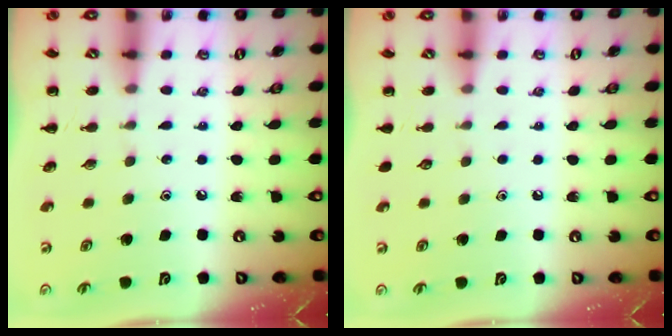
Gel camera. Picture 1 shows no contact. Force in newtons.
{"total": 0.0}